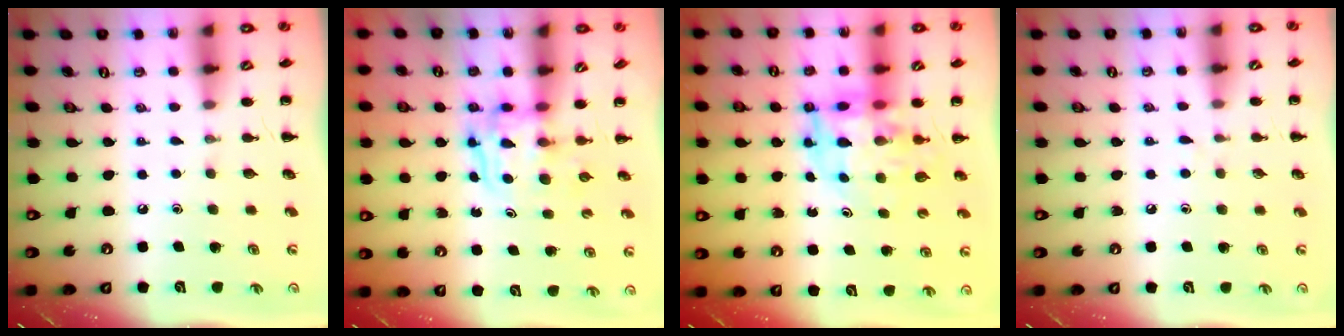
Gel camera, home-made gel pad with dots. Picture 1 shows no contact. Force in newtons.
{"total": 3.4, "press": 3.4, "slide": 0.2}
{"total": 9.8, "press": 9.3, "slide": 3.1}
{"total": 2.8, "press": 2.4, "slide": 1.4}